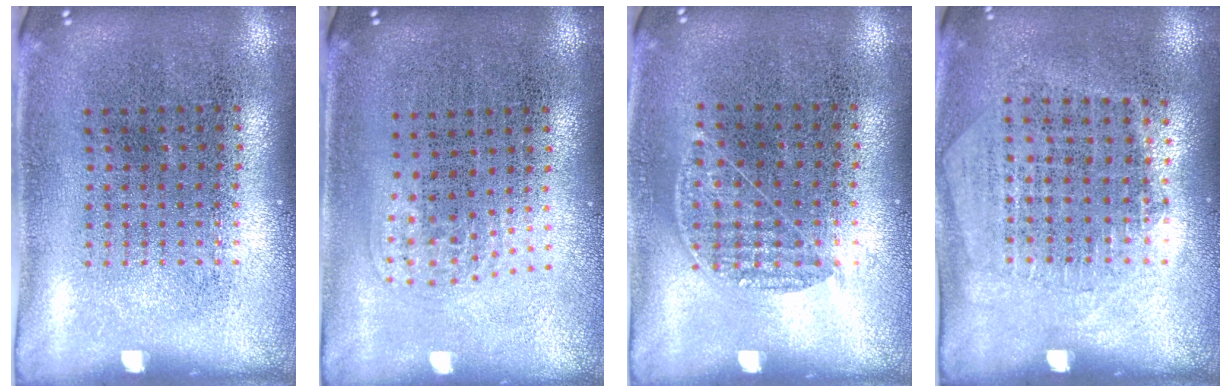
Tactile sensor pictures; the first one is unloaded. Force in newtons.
{"total": 1.0, "press": 0.7, "slide": 0.7}
{"total": 0.8, "press": 0.7, "slide": 0.5}
{"total": 1.3, "press": 1.1, "slide": 0.6}